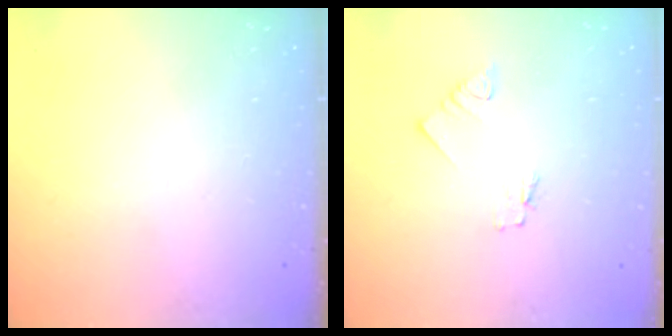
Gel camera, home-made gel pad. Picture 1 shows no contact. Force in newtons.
{"total": 1.2, "press": 1.2, "slide": 0.1}